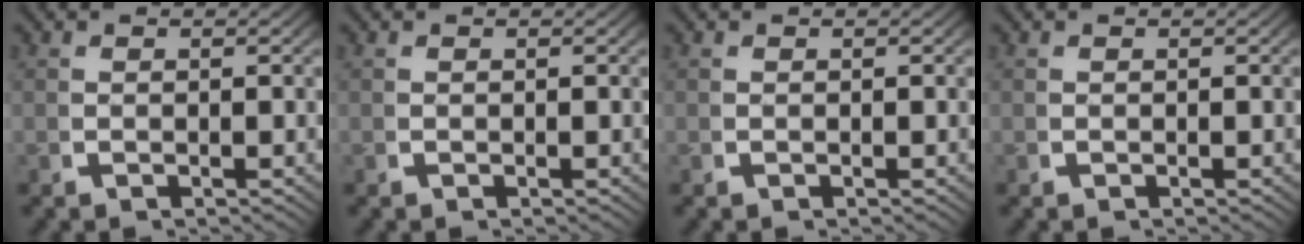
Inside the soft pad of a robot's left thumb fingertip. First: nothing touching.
{"total": 0.0}
{"total": 0.0}
{"total": 0.0}